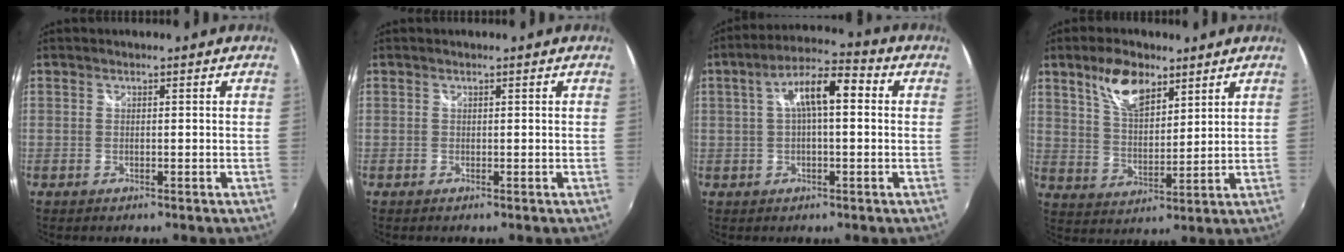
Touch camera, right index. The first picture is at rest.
{"total": 0.0}
{"total": 8.9, "force": [1.3, 2.9, 8.3], "torque": [-0.149, 0.027, 0.019]}
{"total": 9.6, "force": [6.0, 4.4, 6.1], "torque": [-0.108, 0.014, 0.116]}